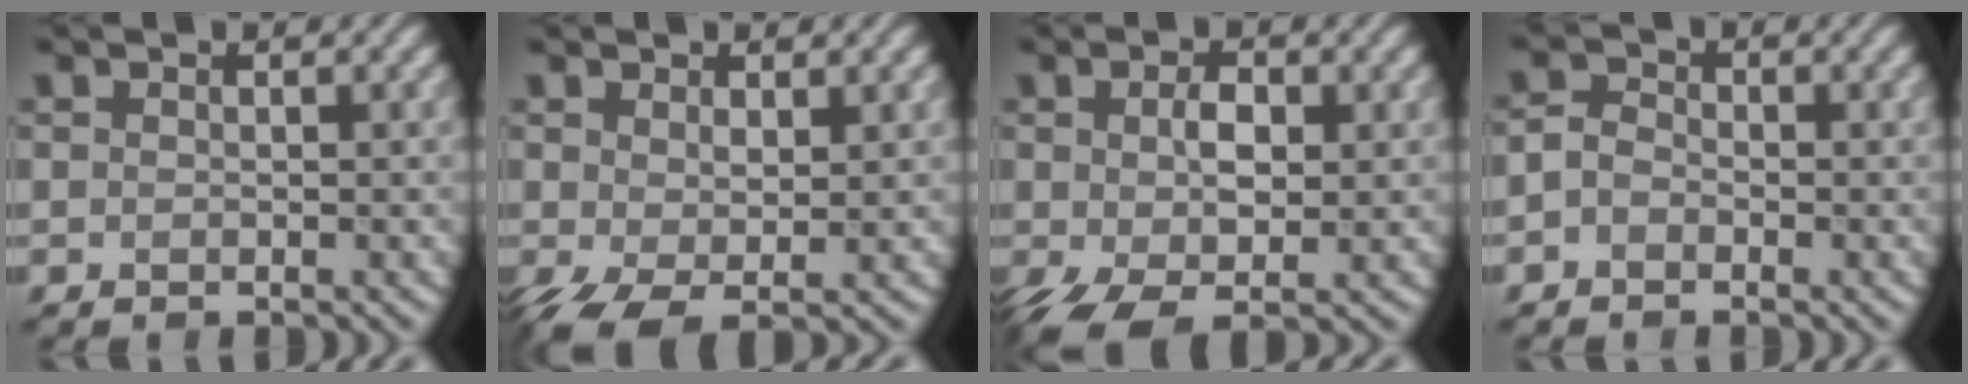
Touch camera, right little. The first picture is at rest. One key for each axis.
{"total": 4.1, "fx": -0.6, "fy": 2.1, "fz": 3.5, "tx": -0.083, "ty": -0.009, "tz": -0.009}
{"total": 6.7, "fx": -1.0, "fy": 3.8, "fz": 5.4, "tx": -0.115, "ty": -0.007, "tz": -0.017}
{"total": 1.6, "fx": -0.7, "fy": 1.2, "fz": 0.9, "tx": -0.017, "ty": 0.004, "tz": -0.022}